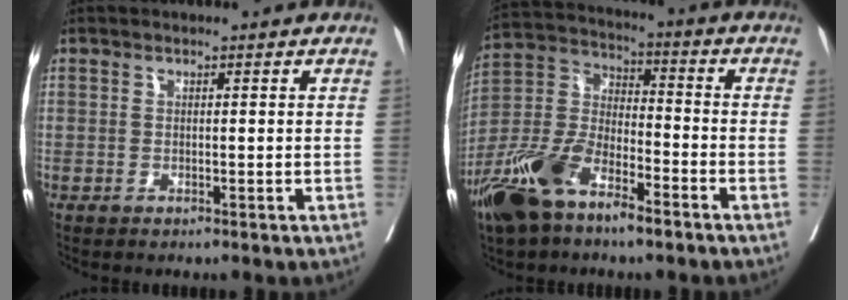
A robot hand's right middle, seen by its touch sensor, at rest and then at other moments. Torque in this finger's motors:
{"motor_torque": [1.15, -0.99, 0.42, 0.14]}